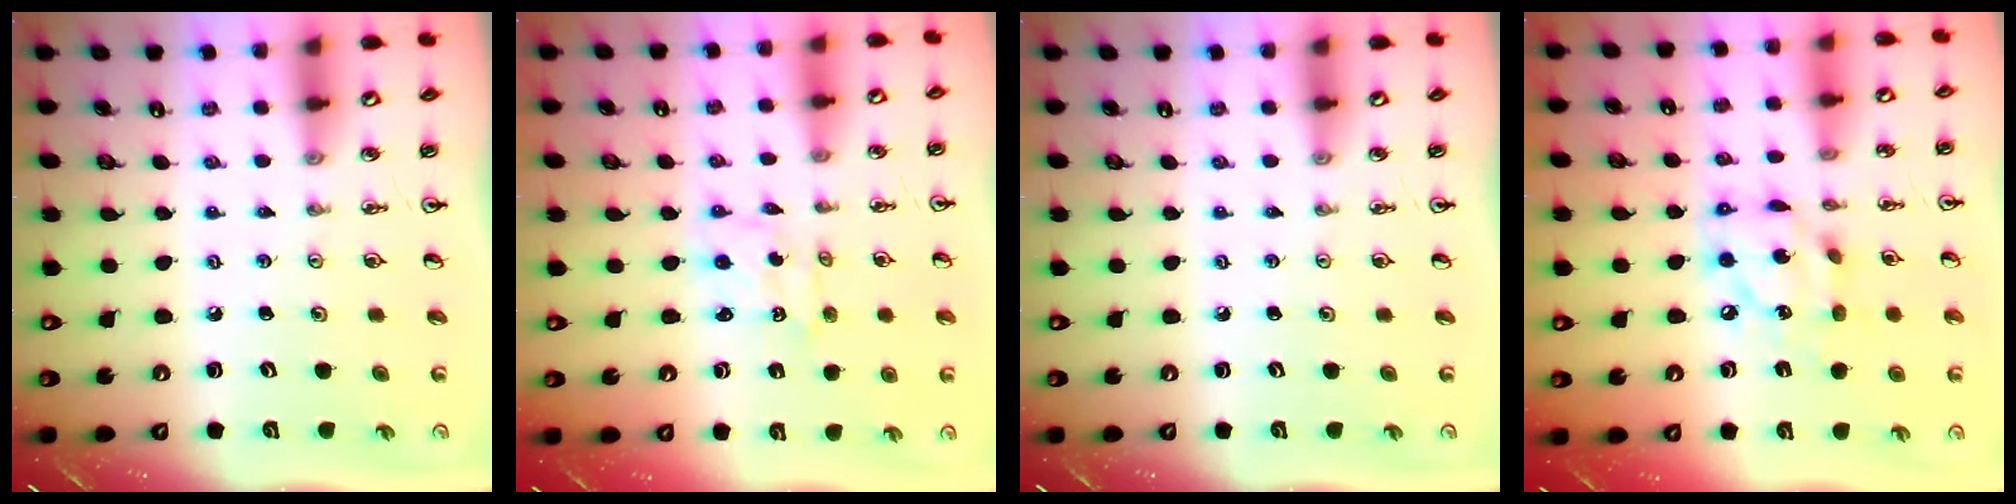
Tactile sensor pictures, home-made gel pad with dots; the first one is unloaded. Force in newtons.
{"total": 1.1, "press": 1.1, "slide": 0.1}
{"total": 0.0}
{"total": 12.0, "press": 12.0, "slide": 0.8}